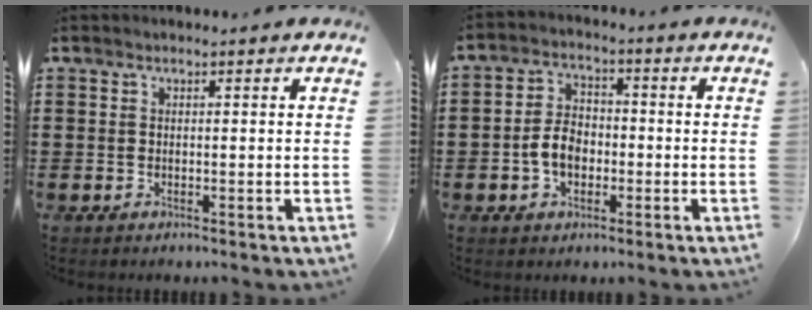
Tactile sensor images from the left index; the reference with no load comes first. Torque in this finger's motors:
{"motor_torque": [1.70, 0.34, 0.74, 0.12]}